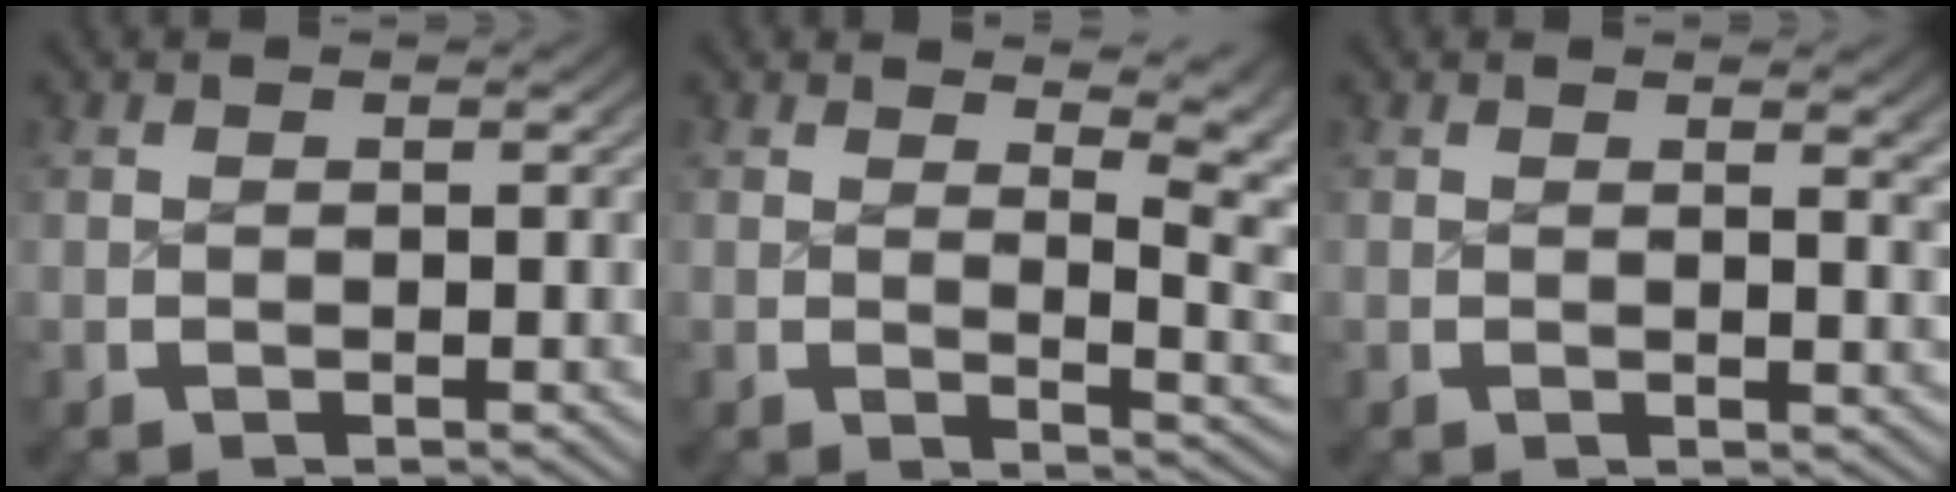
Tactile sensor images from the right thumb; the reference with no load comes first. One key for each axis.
{"total": 4.6, "fx": 1.1, "fy": 1.9, "fz": 4.0, "tx": -0.029, "ty": -0.008, "tz": 0.021}
{"total": 1.3, "fx": 0.7, "fy": 0.0, "fz": 1.1, "tx": -0.012, "ty": -0.004, "tz": 0.010}